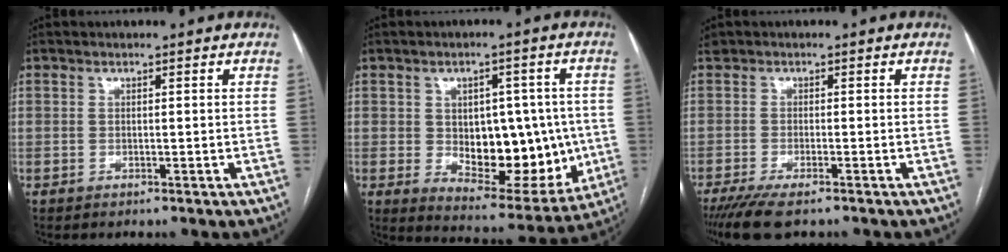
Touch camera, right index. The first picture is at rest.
{"total": 16.3, "force": [-0.9, 8.8, 13.7], "torque": [-0.188, 0.005, 0.012]}
{"total": 5.8, "force": [-4.3, 1.7, 3.6], "torque": [-0.063, -0.015, -0.071]}